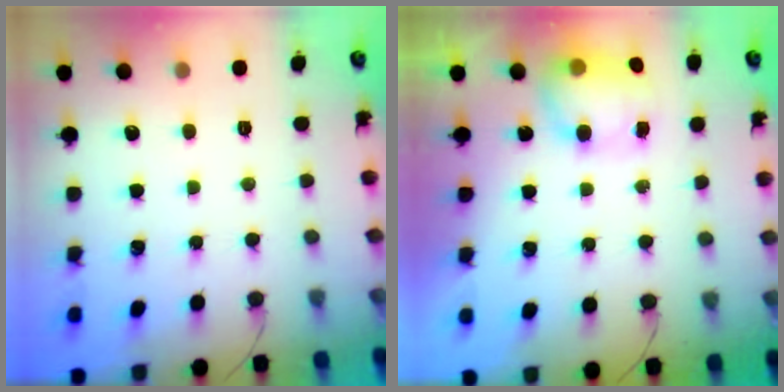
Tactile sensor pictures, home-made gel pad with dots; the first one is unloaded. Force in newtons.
{"total": 7.2, "press": 7.1, "slide": 1.2}